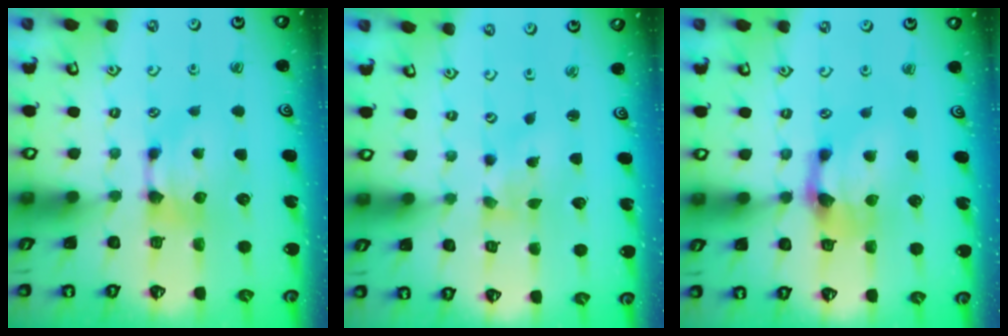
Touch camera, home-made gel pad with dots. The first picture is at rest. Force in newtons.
{"total": 2.9, "press": 2.7, "slide": 0.9}
{"total": 3.2, "press": 2.6, "slide": 1.9}